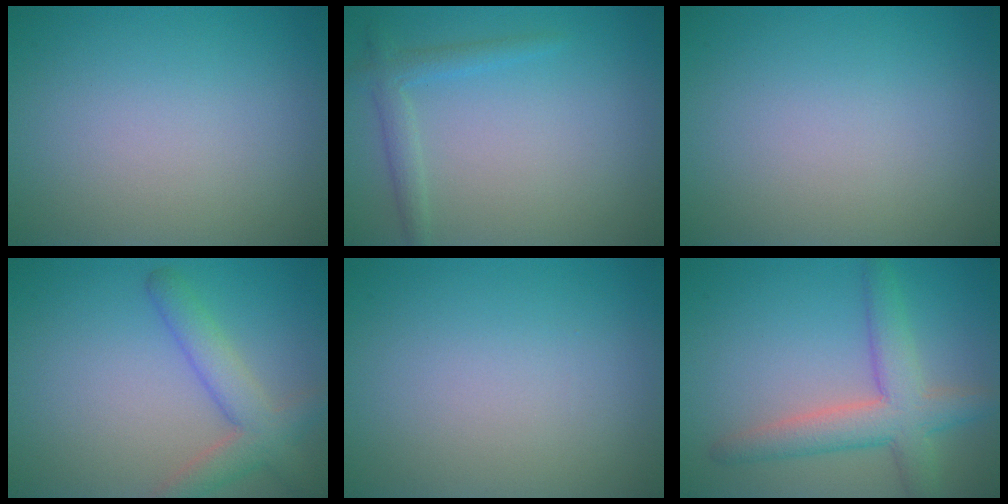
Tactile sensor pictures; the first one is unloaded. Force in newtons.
{"total": 1.2, "press": 1.2, "slide": 0.1}
{"total": 0.0}
{"total": 4.1, "press": 4.1, "slide": 0.3}
{"total": 0.0}
{"total": 5.2, "press": 5.2, "slide": 0.2}